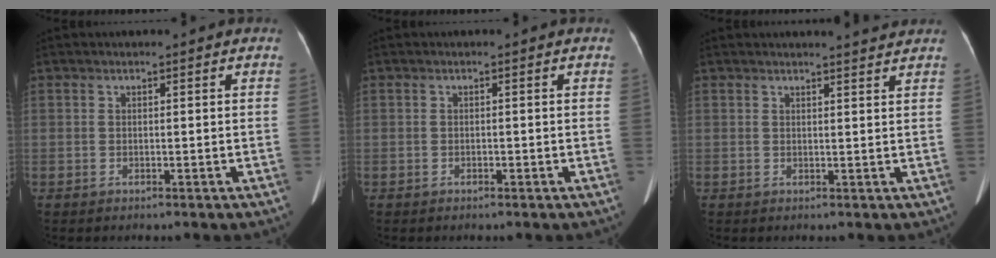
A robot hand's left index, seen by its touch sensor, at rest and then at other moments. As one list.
[{"total": 0.8, "force": [-0.5, 0.4, 0.4], "torque": [-0.007, 0.001, -0.007]}, {"total": 3.2, "force": [3.1, -0.2, 0.7], "torque": [-0.012, 0.000, 0.031]}]